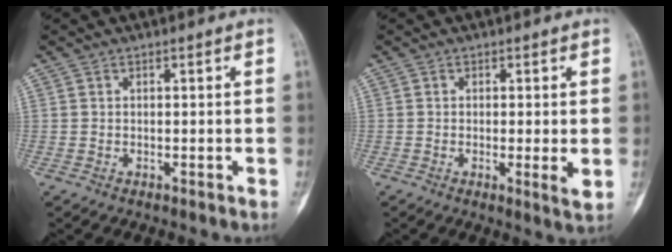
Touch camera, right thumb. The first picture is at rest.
{"total": 3.4, "force": [-0.2, 0.4, 3.3], "torque": [-0.056, -0.012, -0.008]}